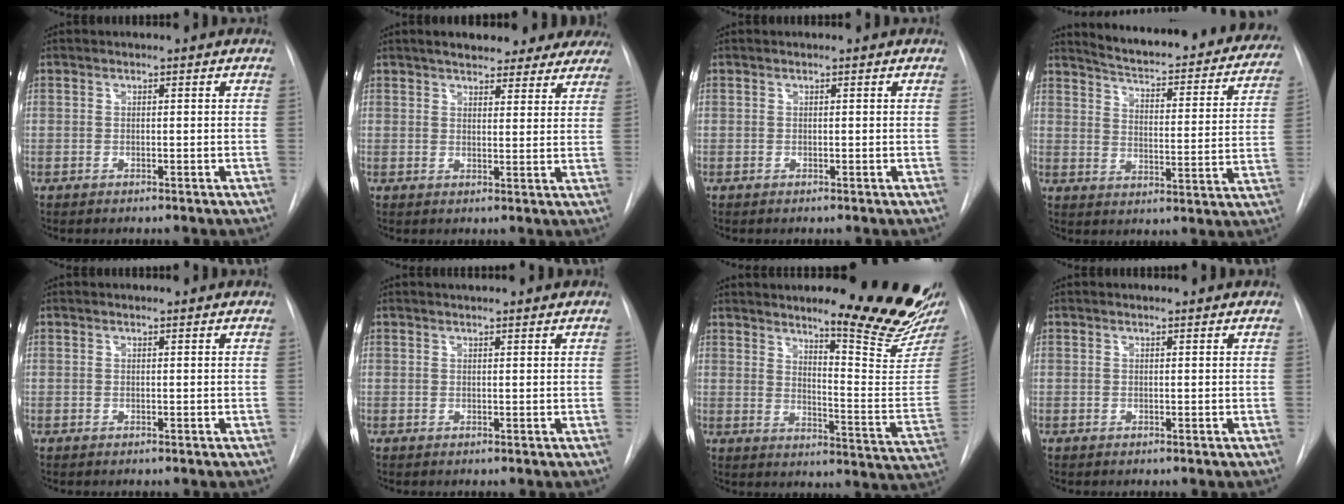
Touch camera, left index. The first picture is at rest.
{"total": 15.5, "force": [13.3, 5.5, 5.6], "torque": [-0.059, 0.009, 0.154]}
{"total": 0.0}
{"total": 26.8, "force": [24.2, 5.4, 10.1], "torque": [-0.144, -0.074, 0.288]}
{"total": 0.9, "force": [0.9, 0.1, 0.2], "torque": [-0.009, 0.006, 0.009]}
{"total": 4.5, "force": [4.1, 0.6, 1.8], "torque": [-0.024, 0.018, 0.046]}
{"total": 17.8, "force": [14.7, 0.5, 10.0], "torque": [-0.128, -0.103, 0.185]}
{"total": 1.5, "force": [1.5, 0.2, 0.3], "torque": [-0.012, 0.008, 0.013]}